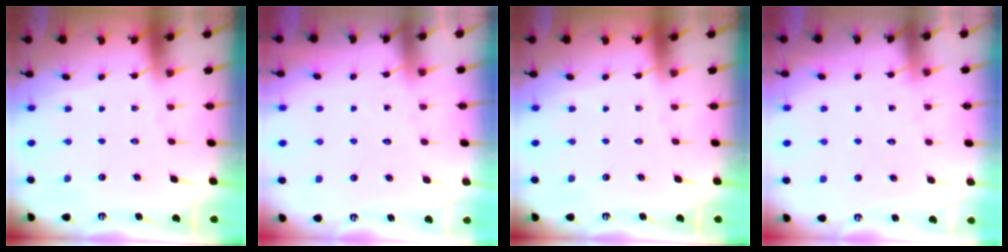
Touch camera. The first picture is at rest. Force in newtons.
{"total": 5.8, "press": 5.8, "slide": 0.6}
{"total": 0.0}
{"total": 5.1, "press": 5.1, "slide": 0.4}